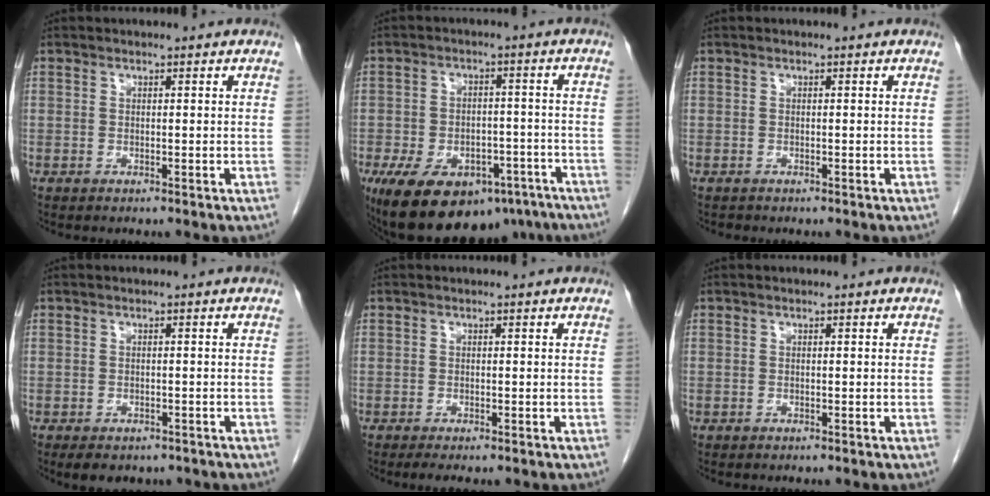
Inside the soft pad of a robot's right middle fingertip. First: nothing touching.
{"total": 18.0, "force": [-12.0, 9.3, 9.6], "torque": [-0.172, 0.006, -0.165]}
{"total": 0.0}
{"total": 6.2, "force": [-4.7, 3.2, 2.6], "torque": [-0.028, 0.002, -0.059]}
{"total": 2.4, "force": [-1.8, 0.6, 1.5], "torque": [-0.023, -0.007, -0.023]}
{"total": 0.0}